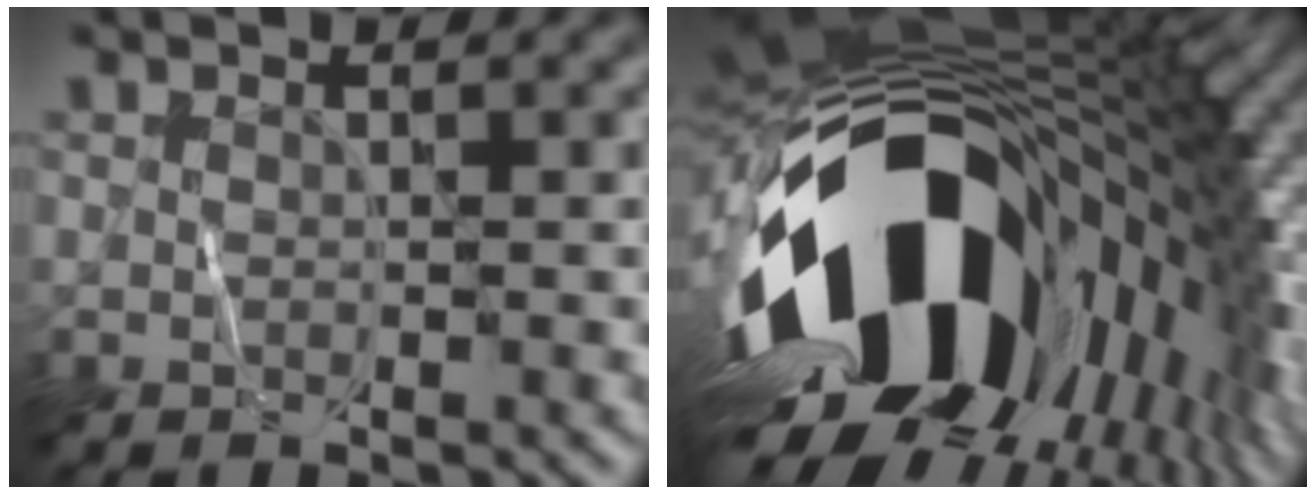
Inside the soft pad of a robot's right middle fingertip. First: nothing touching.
{"total": 19.3, "force": [-4.5, 10.6, 15.5], "torque": [-0.275, -0.024, -0.083]}